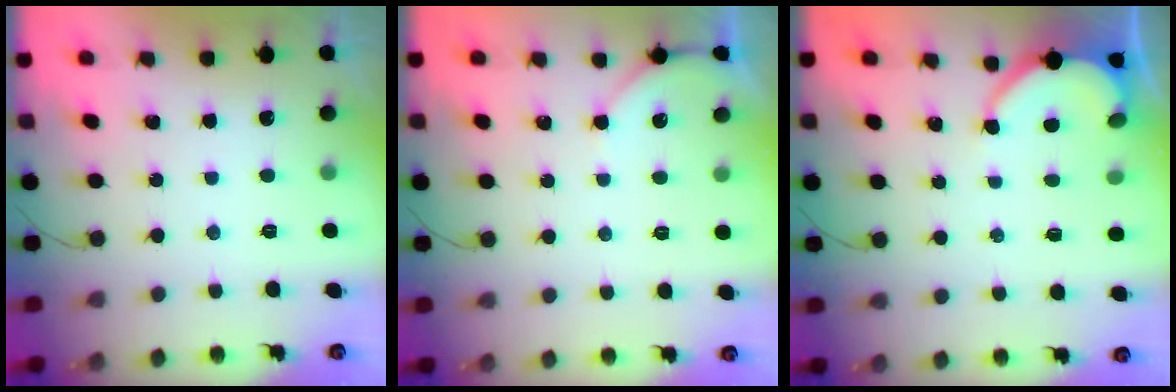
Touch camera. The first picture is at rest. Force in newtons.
{"total": 3.7, "press": 3.7, "slide": 0.6}
{"total": 5.0, "press": 5.0, "slide": 0.5}